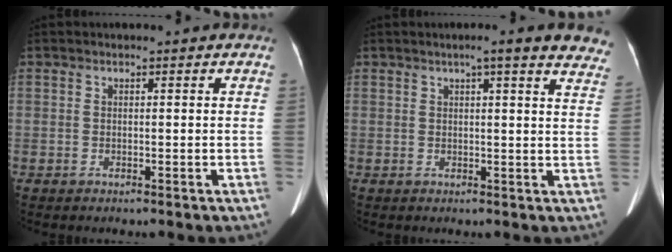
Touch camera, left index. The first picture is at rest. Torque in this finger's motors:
{"motor_torque": [-0.11, -0.20, 0.05, 0.06]}